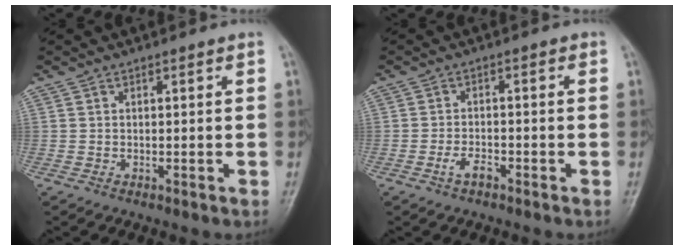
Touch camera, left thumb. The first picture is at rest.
{"total": 2.9, "force": [-1.7, 1.3, 1.8], "torque": [-0.037, 0.013, -0.034]}